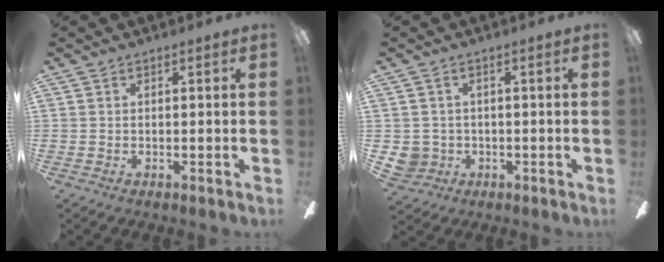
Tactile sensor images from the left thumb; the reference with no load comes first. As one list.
[{"total": 4.1, "force": [-0.4, 4.0, 0.6], "torque": [-0.033, 0.005, -0.009]}]